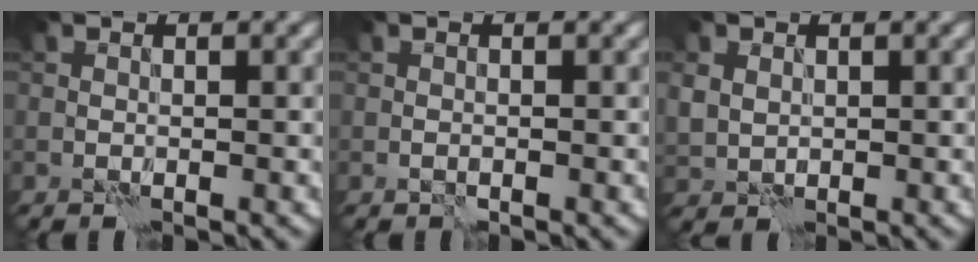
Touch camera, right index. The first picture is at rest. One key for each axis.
{"total": 0.0}
{"total": 1.9, "fx": 0.7, "fy": 1.6, "fz": 0.7, "tx": -0.020, "ty": -0.001, "tz": 0.014}